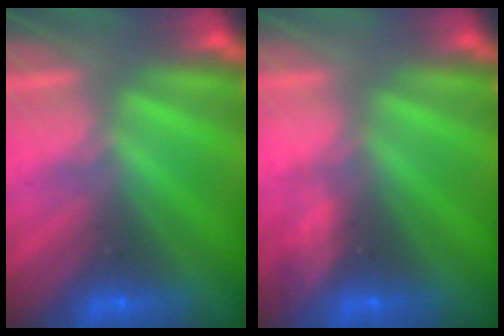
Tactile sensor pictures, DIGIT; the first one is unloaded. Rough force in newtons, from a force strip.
{"total": 3.9}